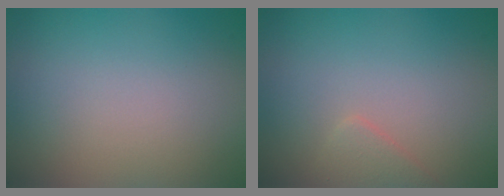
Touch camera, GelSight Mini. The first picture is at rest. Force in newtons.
{"total": 1.3, "press": 1.3, "slide": 0.1}